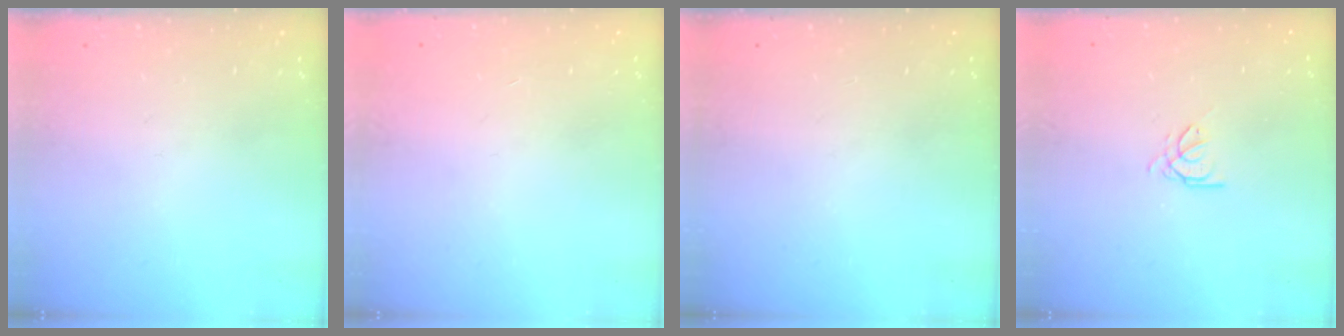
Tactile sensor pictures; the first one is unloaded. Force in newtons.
{"total": 0.9, "press": 0.8, "slide": 0.2}
{"total": 0.0}
{"total": 0.7, "press": 0.6, "slide": 0.3}